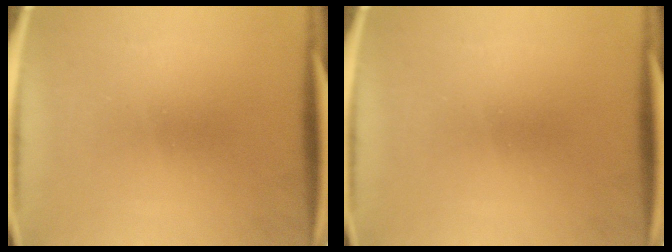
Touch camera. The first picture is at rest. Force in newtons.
{"total": 0.0}